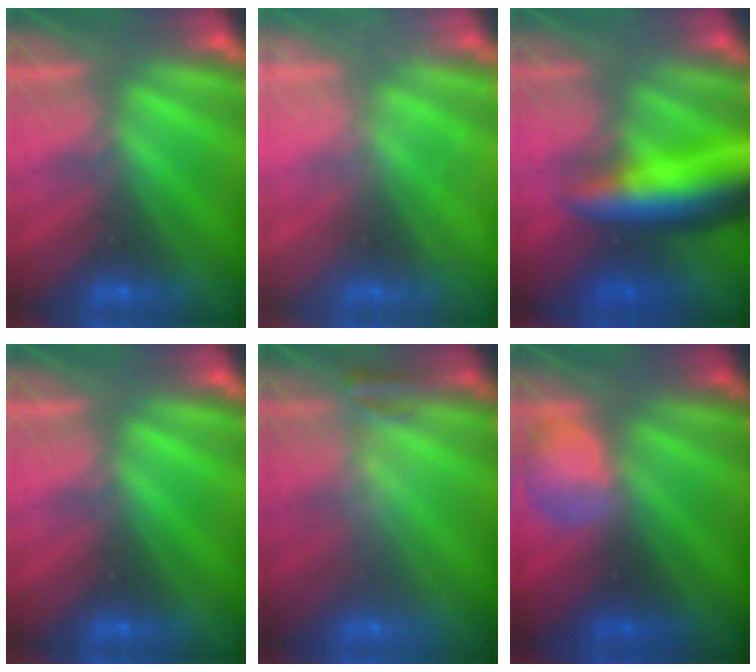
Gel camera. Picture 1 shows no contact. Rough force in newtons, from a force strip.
{"total": 2.2}
{"total": 7.7}
{"total": 0.0}
{"total": 2.4}
{"total": 2.4}